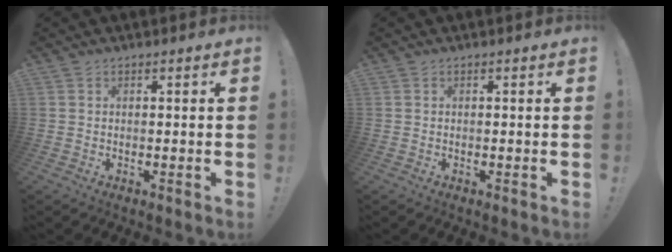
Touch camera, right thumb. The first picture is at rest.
{"total": 0.0}